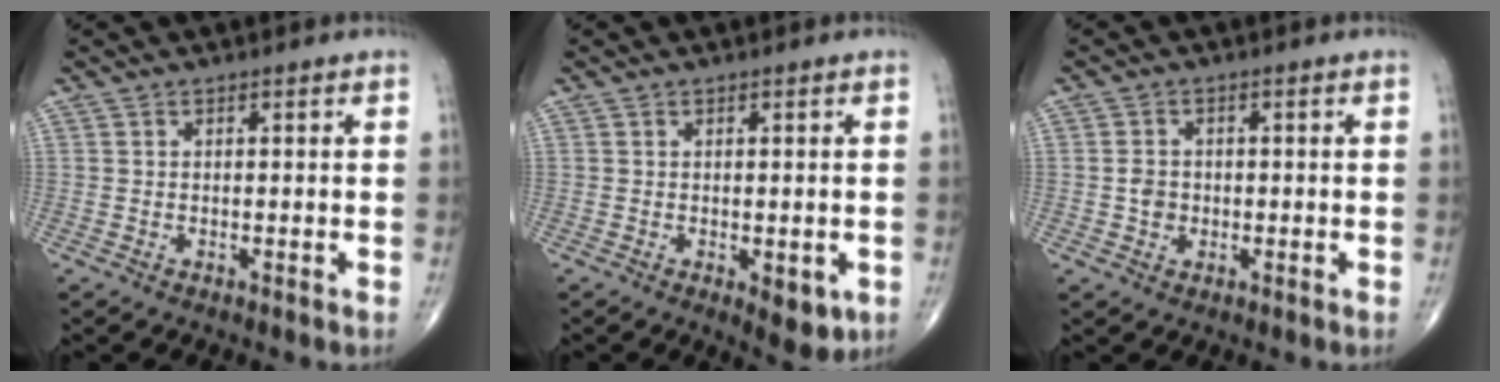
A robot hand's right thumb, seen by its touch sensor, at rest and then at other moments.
{"total": 4.8, "force": [-1.3, 2.4, 3.9], "torque": [-0.034, -0.008, -0.010]}
{"total": 3.1, "force": [-0.3, 2.7, 1.5], "torque": [-0.015, 0.004, -0.007]}